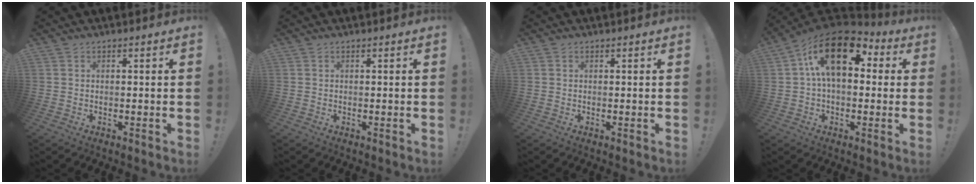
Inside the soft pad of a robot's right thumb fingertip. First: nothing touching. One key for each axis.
{"total": 0.0}
{"total": 0.0}
{"total": 18.0, "fx": 6.1, "fy": 9.6, "fz": 13.9, "tx": -0.236, "ty": -0.015, "tz": 0.108}